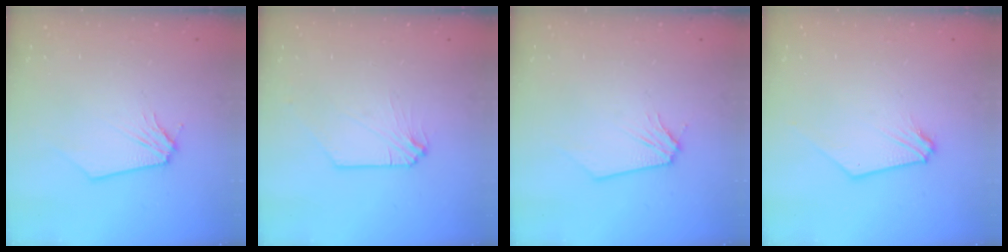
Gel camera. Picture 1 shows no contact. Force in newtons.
{"total": 0.0}
{"total": 0.0}
{"total": 0.7, "press": 0.7, "slide": 0.2}